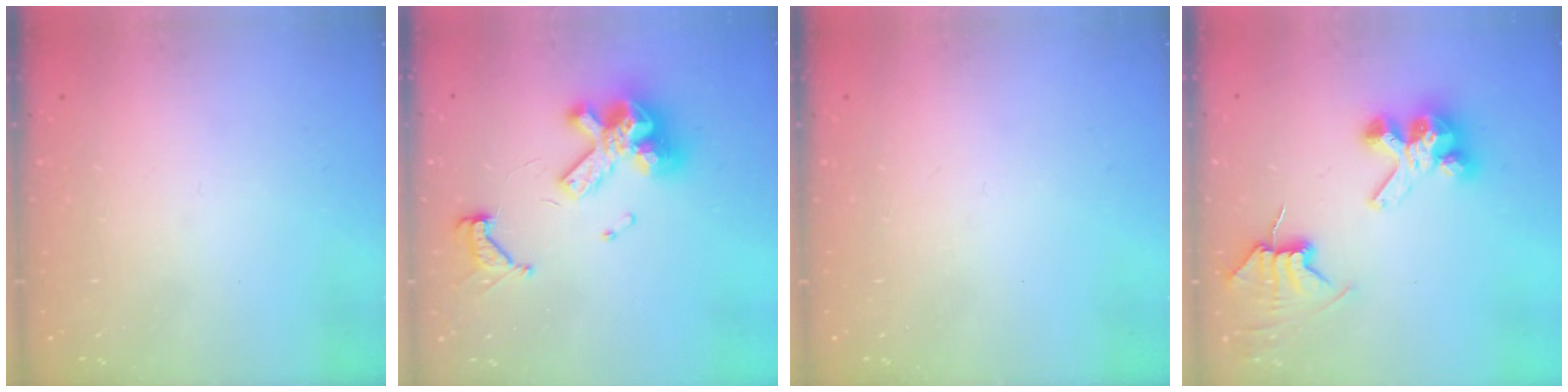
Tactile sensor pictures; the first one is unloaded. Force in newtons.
{"total": 13.1, "press": 13.0, "slide": 1.6}
{"total": 0.0}
{"total": 7.2, "press": 7.2, "slide": 0.6}